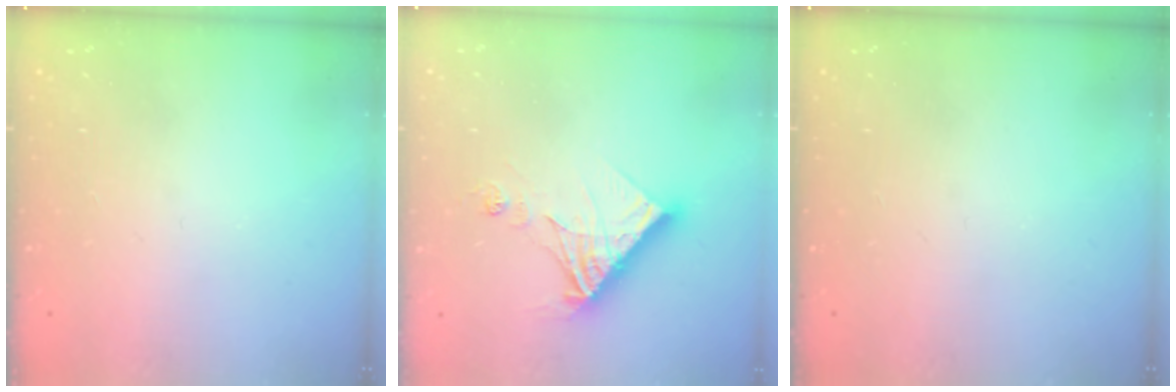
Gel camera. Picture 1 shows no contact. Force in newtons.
{"total": 14.1, "press": 14.0, "slide": 1.5}
{"total": 0.0}